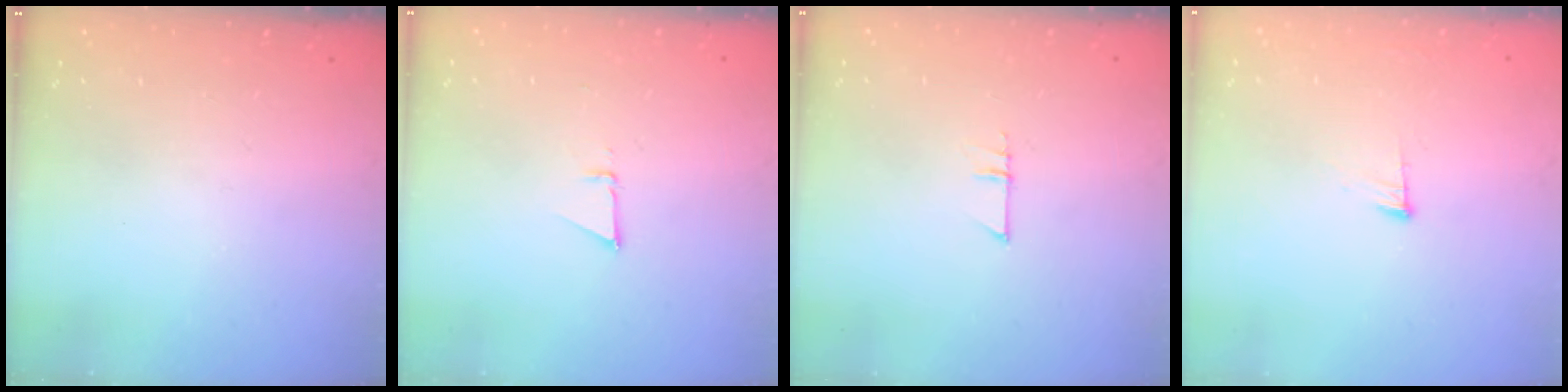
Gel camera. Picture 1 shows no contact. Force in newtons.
{"total": 3.0, "press": 2.9, "slide": 0.8}
{"total": 4.6, "press": 4.6, "slide": 0.4}
{"total": 6.5, "press": 6.4, "slide": 1.4}